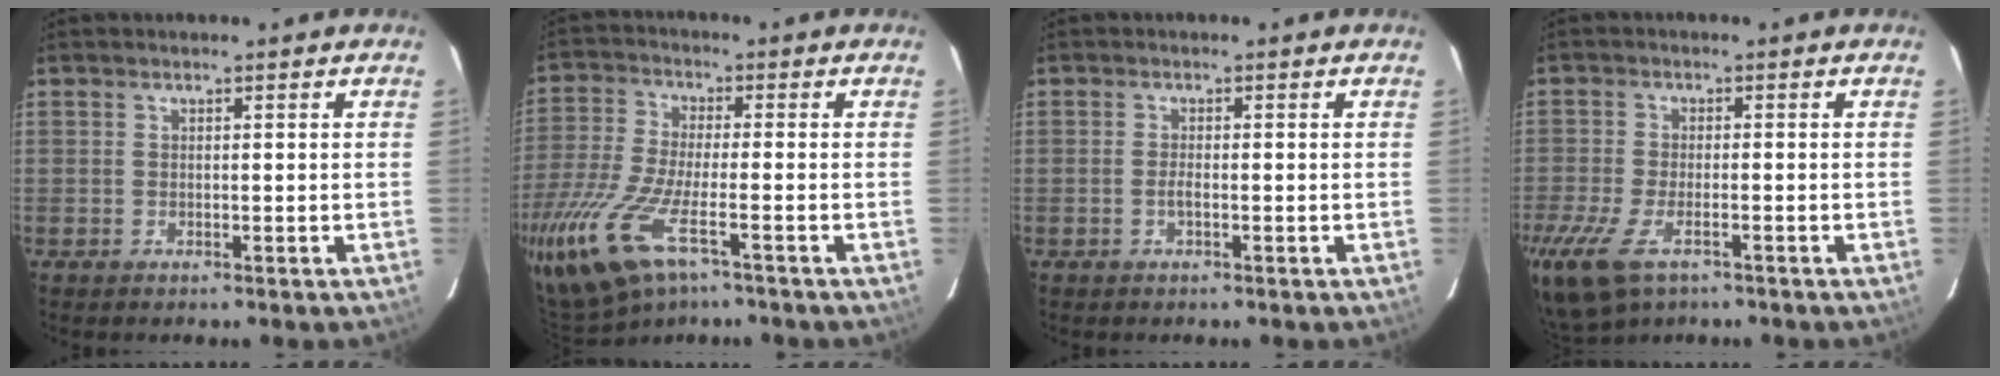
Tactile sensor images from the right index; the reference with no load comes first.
{"total": 19.3, "force": [-11.1, 7.1, 14.1], "torque": [-0.320, -0.063, -0.206]}
{"total": 1.1, "force": [-0.5, 0.2, 0.9], "torque": [-0.019, -0.001, -0.009]}
{"total": 13.0, "force": [-7.9, 6.0, 8.5], "torque": [-0.209, -0.047, -0.138]}